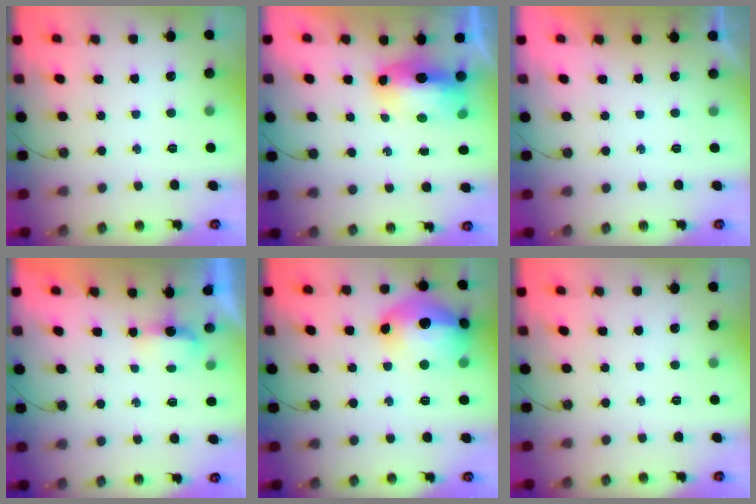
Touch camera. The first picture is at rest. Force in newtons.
{"total": 9.0, "press": 8.9, "slide": 1.7}
{"total": 0.0}
{"total": 3.0, "press": 2.9, "slide": 0.6}
{"total": 20.7, "press": 20.6, "slide": 1.4}
{"total": 0.0}